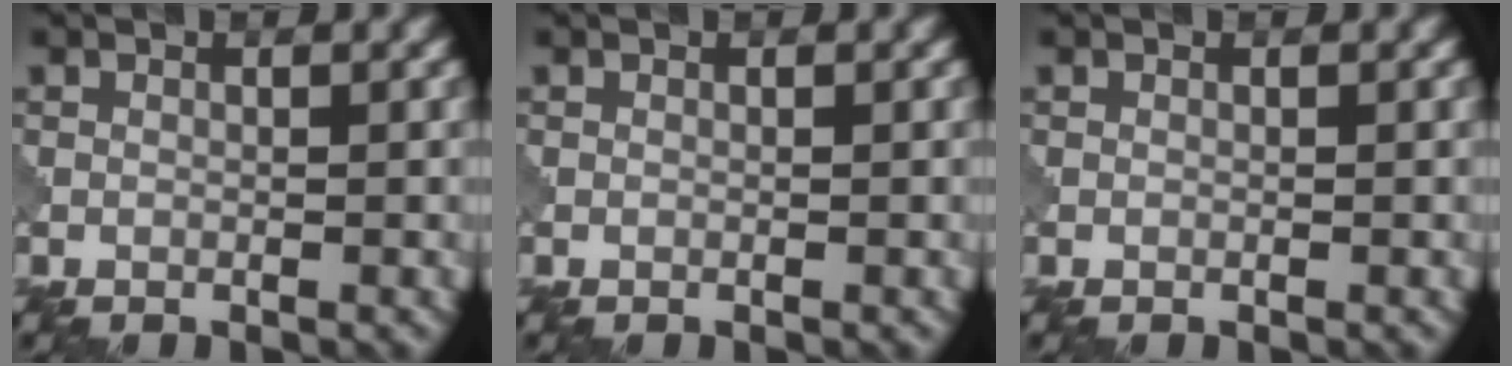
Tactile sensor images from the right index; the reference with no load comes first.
{"total": 0.0}
{"total": 0.0}